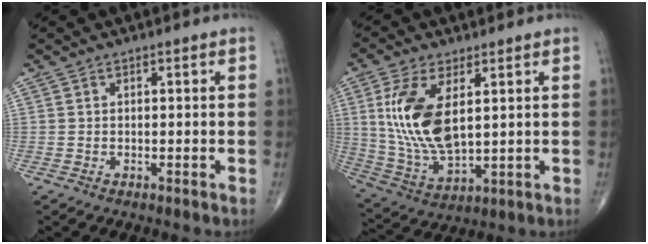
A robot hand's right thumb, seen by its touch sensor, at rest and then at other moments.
{"total": 15.0, "force": [3.4, 7.2, 12.7], "torque": [-0.262, -0.017, 0.080]}